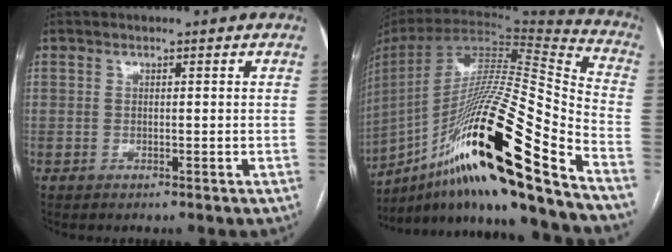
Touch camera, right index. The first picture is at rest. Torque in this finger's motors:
{"motor_torque": [1.87, -0.26, 0.66, 0.21]}